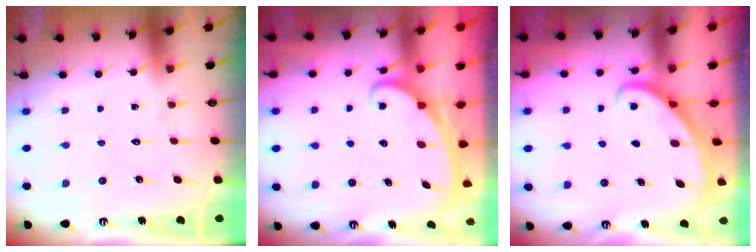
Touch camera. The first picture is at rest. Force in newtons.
{"total": 2.2, "press": 2.1, "slide": 0.4}
{"total": 3.4, "press": 3.4, "slide": 0.3}